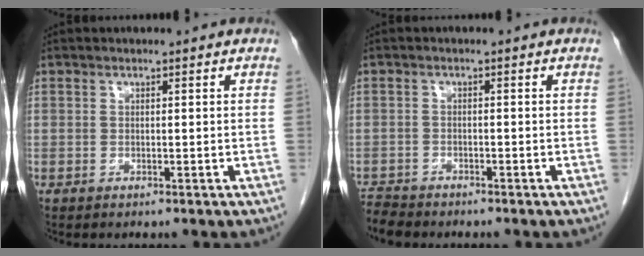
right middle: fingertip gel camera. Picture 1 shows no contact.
{"total": 3.1, "force": [-3.1, 0.4, 0.0], "torque": [-0.001, -0.013, -0.057]}